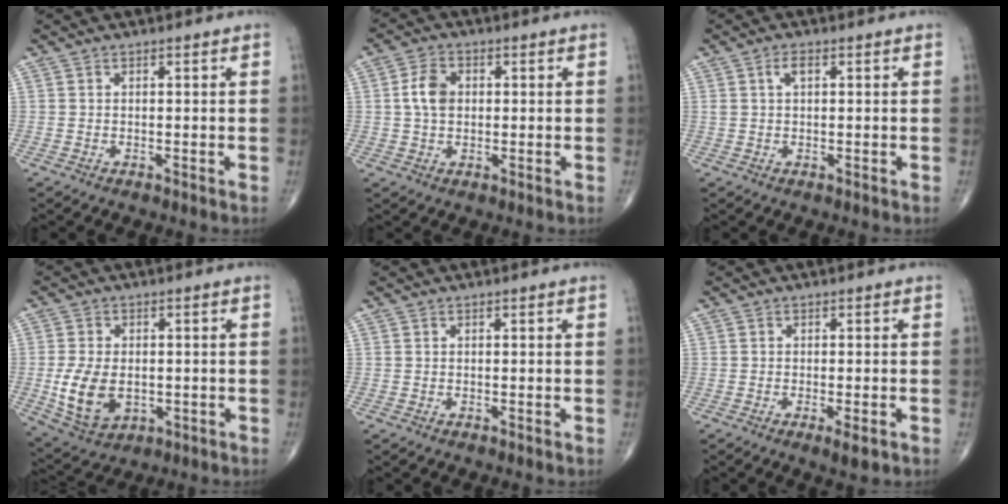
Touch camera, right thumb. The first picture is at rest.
{"total": 5.3, "force": [0.6, 3.7, 3.7], "torque": [-0.069, 0.005, 0.006]}
{"total": 2.2, "force": [0.8, 1.0, 1.7], "torque": [-0.035, 0.006, 0.017]}
{"total": 9.8, "force": [-1.3, 6.4, 7.3], "torque": [-0.130, -0.007, -0.011]}
{"total": 0.0}
{"total": 2.8, "force": [-1.2, 0.7, 2.4], "torque": [-0.037, -0.005, -0.018]}